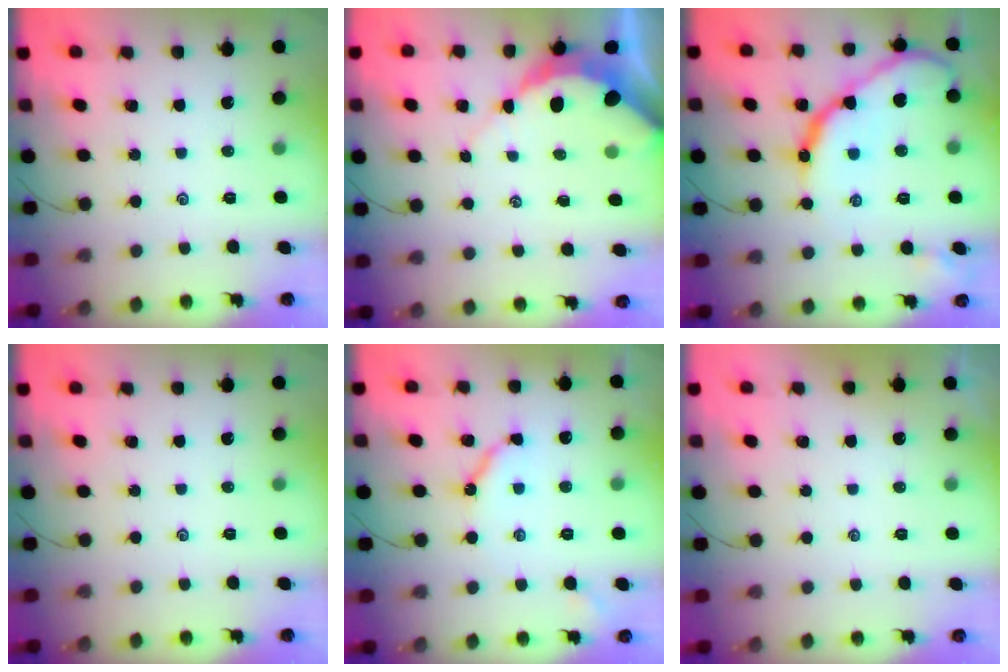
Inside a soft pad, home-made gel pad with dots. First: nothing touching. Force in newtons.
{"total": 7.0, "press": 7.0, "slide": 0.7}
{"total": 16.3, "press": 16.3, "slide": 0.9}
{"total": 0.0}
{"total": 7.2, "press": 7.1, "slide": 0.9}
{"total": 1.2, "press": 1.2, "slide": 0.3}